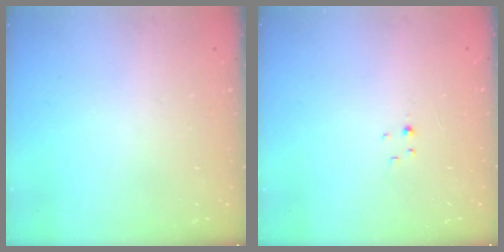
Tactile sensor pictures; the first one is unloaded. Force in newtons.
{"total": 1.1, "press": 1.1, "slide": 0.2}